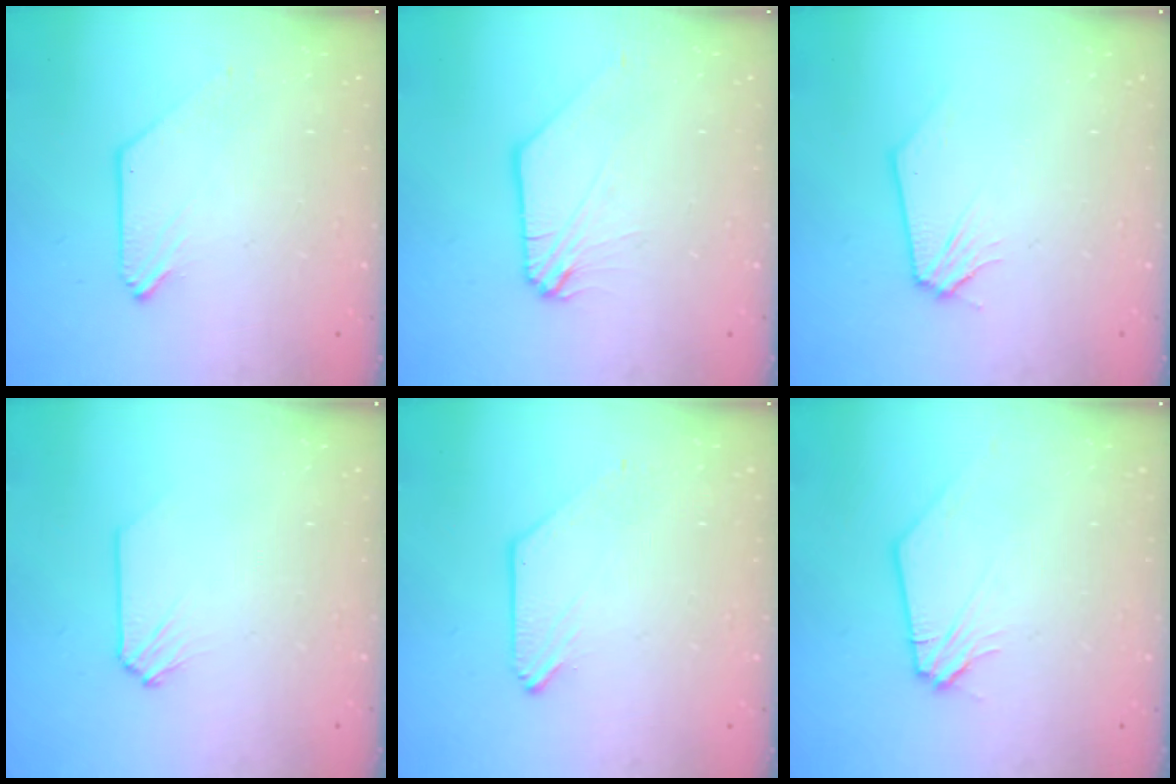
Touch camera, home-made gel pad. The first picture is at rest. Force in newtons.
{"total": 1.0, "press": 1.0, "slide": 0.3}
{"total": 0.0}
{"total": 0.0}
{"total": 0.0}
{"total": 0.8, "press": 0.8, "slide": 0.1}